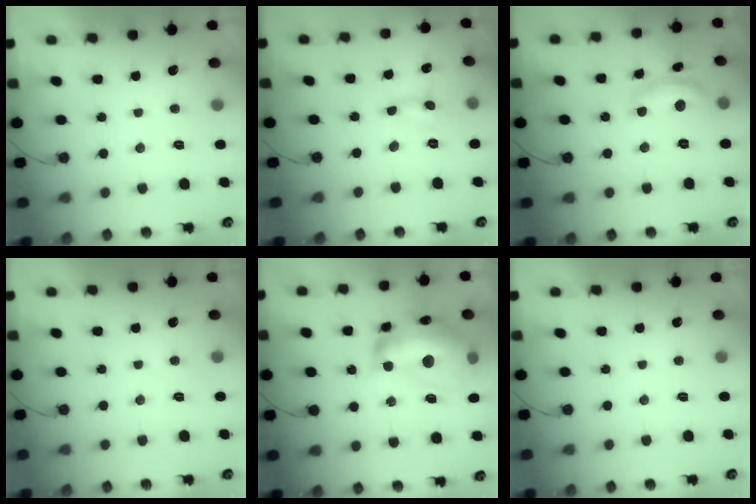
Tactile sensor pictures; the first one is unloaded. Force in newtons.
{"total": 0.0}
{"total": 11.3, "press": 11.3, "slide": 0.8}
{"total": 0.0}
{"total": 21.5, "press": 21.4, "slide": 1.5}
{"total": 0.0}